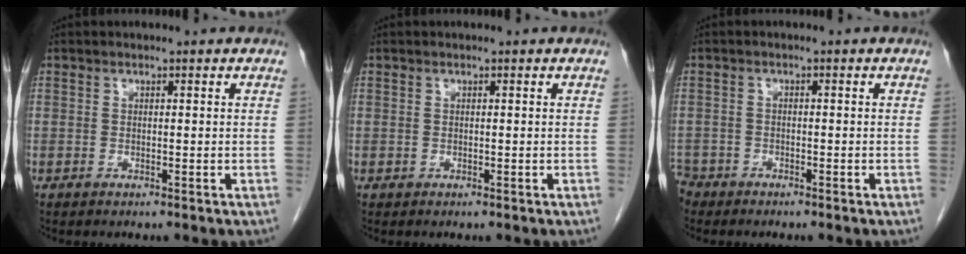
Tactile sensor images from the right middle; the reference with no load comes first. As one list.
[{"total": 0.0}, {"total": 3.2, "force": [-2.8, 1.5, 0.0], "torque": [-0.003, -0.001, -0.057]}]